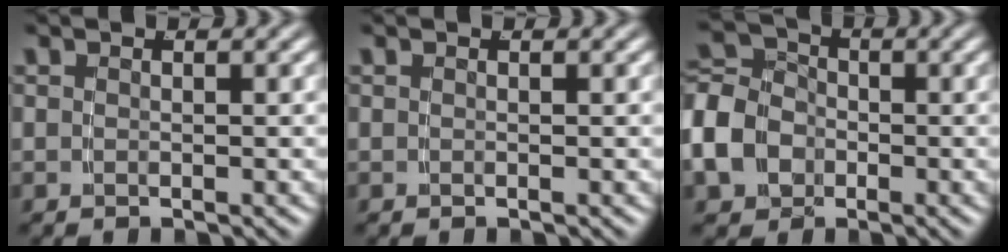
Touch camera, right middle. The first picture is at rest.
{"total": 0.0}
{"total": 6.9, "force": [-1.1, 6.0, 3.3], "torque": [-0.080, -0.017, -0.017]}